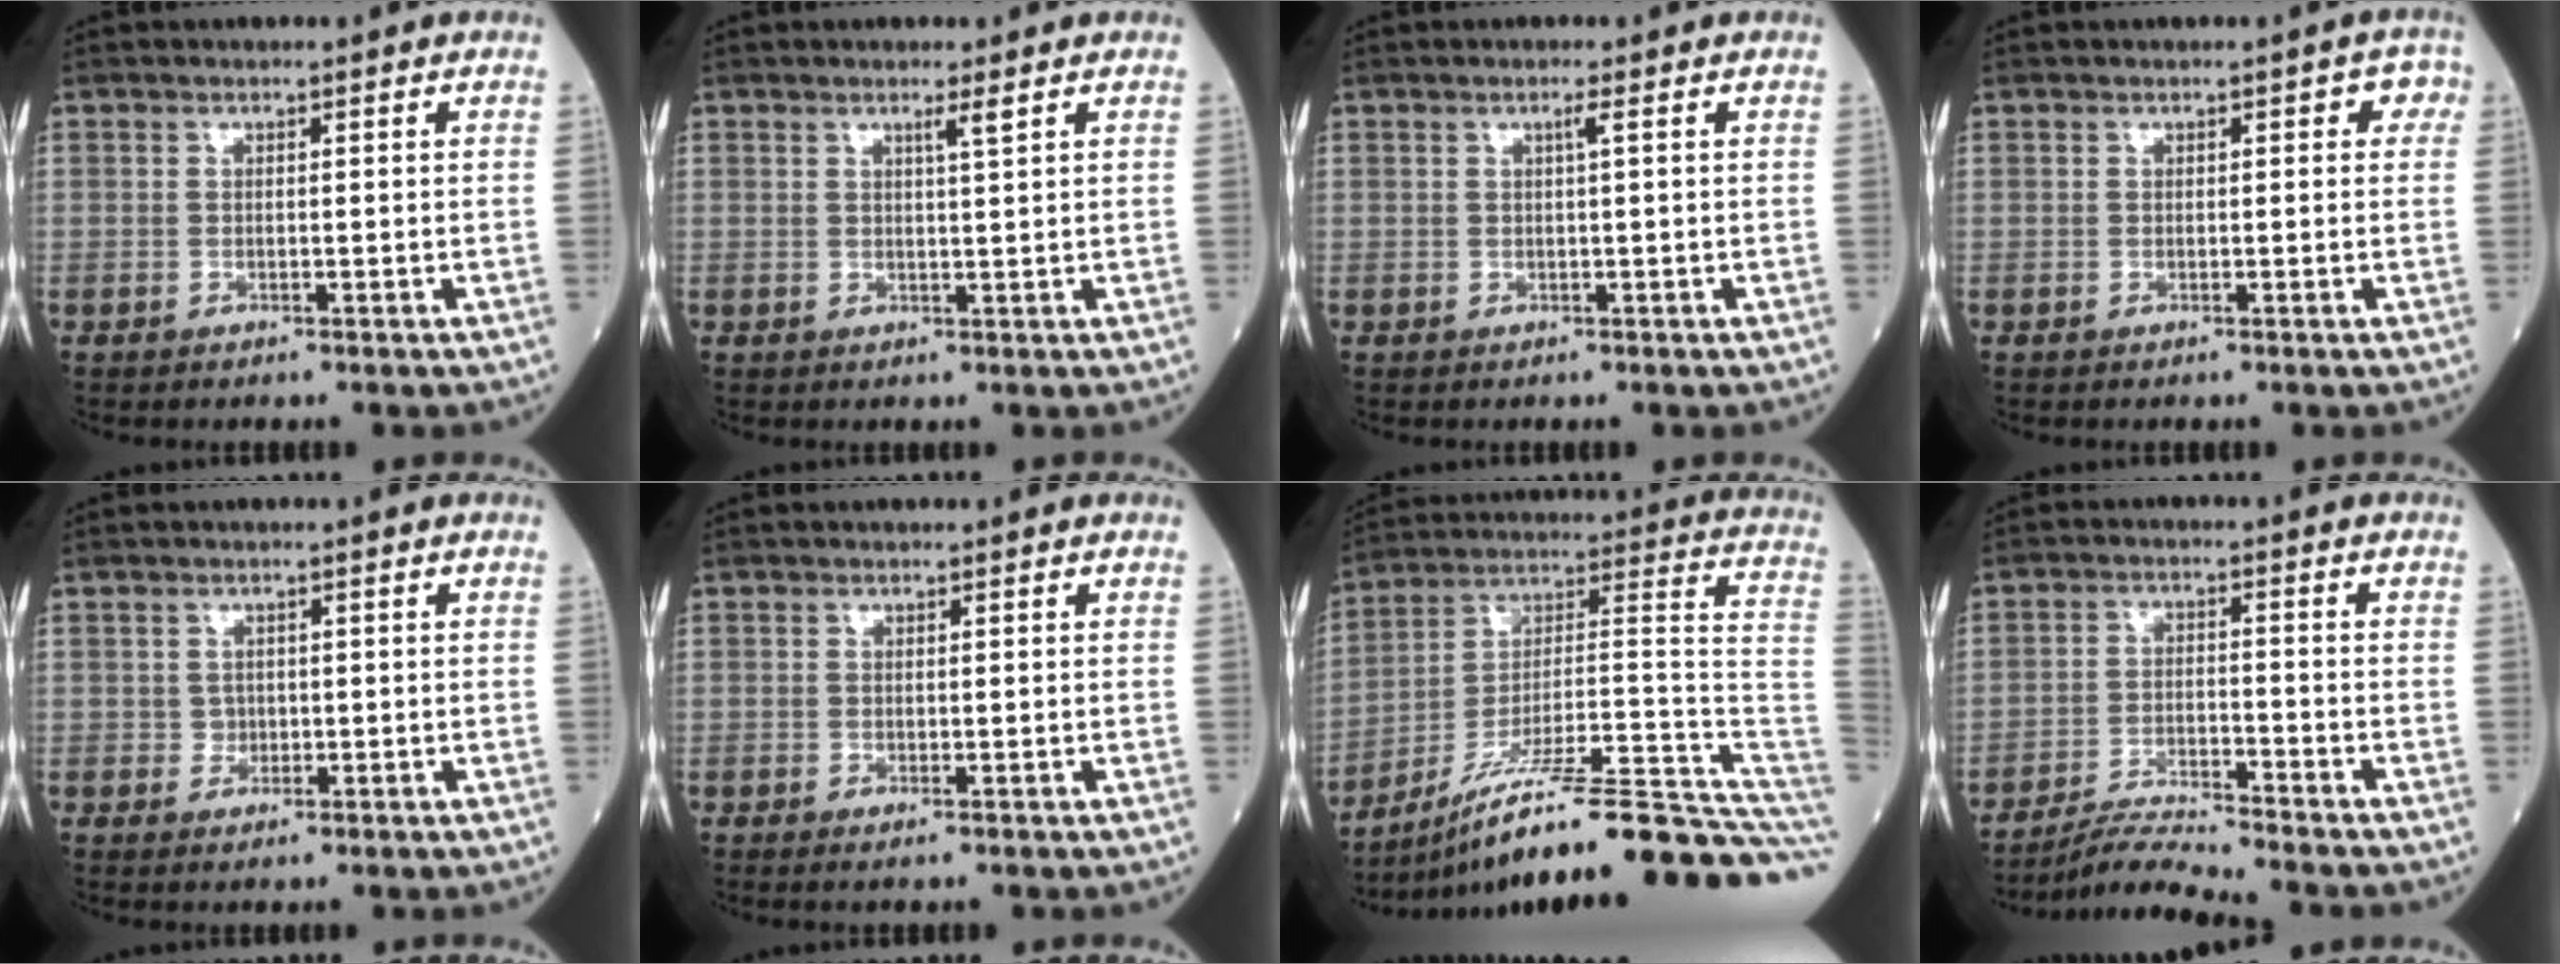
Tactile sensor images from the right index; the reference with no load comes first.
{"total": 1.6, "force": [1.0, -0.4, 1.2], "torque": [-0.024, -0.004, 0.019]}
{"total": 0.9, "force": [0.3, -0.3, 0.8], "torque": [-0.018, 0.000, 0.006]}
{"total": 2.1, "force": [0.5, 1.1, 1.6], "torque": [-0.012, 0.020, 0.003]}
{"total": 1.3, "force": [-0.1, 1.2, 0.5], "torque": [-0.006, 0.002, 0.000]}
{"total": 0.7, "force": [-0.3, 0.0, 0.6], "torque": [-0.013, -0.002, -0.004]}
{"total": 25.4, "force": [-19.9, 0.5, 15.8], "torque": [-0.144, 0.036, -0.310]}
{"total": 6.2, "force": [-5.9, -1.6, 0.9], "torque": [-0.020, -0.016, -0.110]}